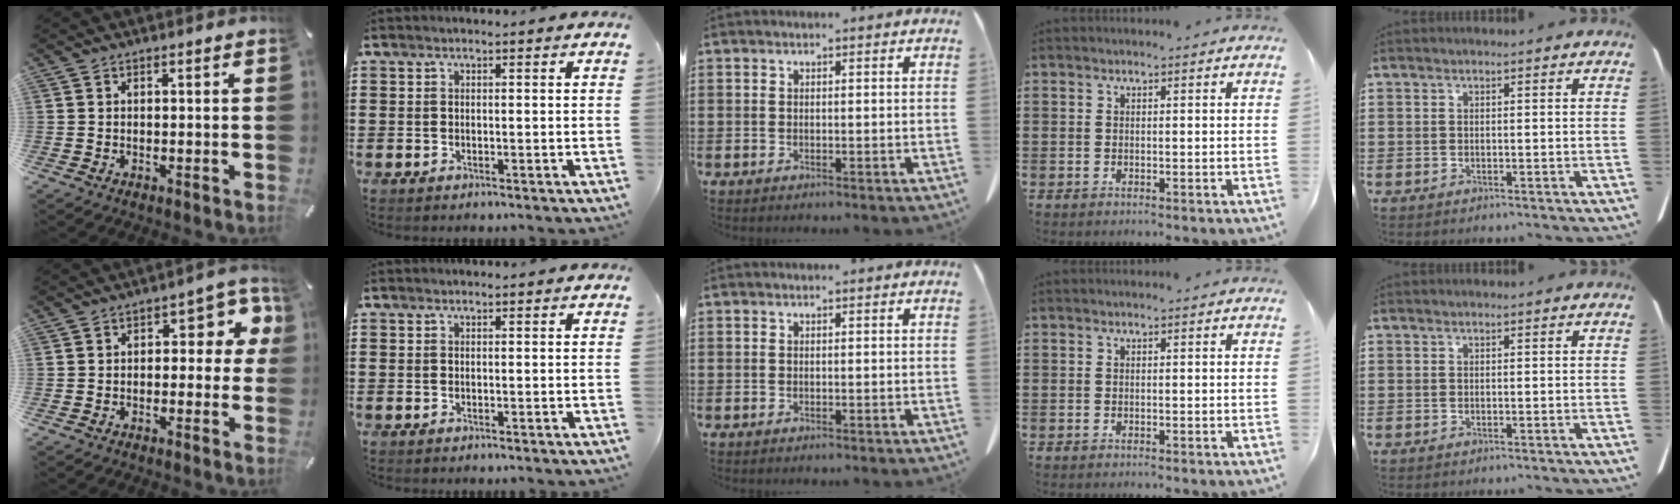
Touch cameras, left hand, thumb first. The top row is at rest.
{"thumb": {"total": 8.6, "force": [1.3, 4.6, 7.1], "torque": [-0.087, -0.012, 0.016]}}